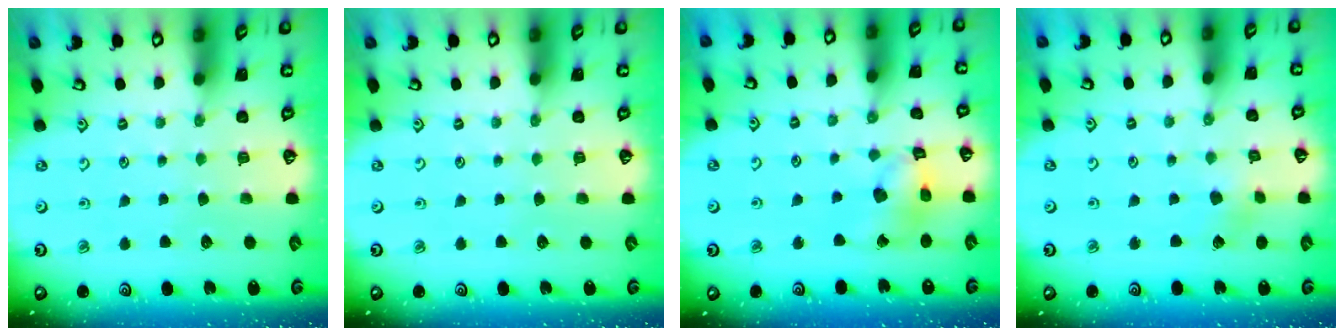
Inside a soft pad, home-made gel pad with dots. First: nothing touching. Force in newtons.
{"total": 0.0}
{"total": 11.9, "press": 11.8, "slide": 1.4}
{"total": 2.4, "press": 2.2, "slide": 0.9}